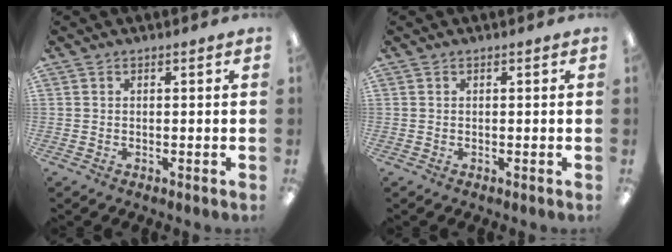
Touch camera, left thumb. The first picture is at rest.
{"total": 0.0}